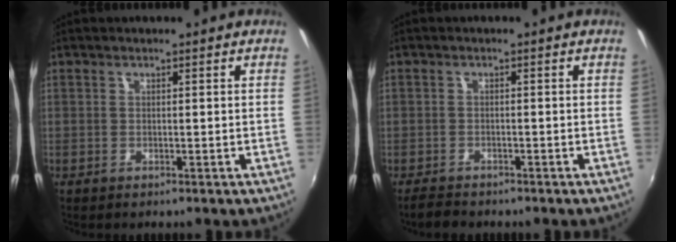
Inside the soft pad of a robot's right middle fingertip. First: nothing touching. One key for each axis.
{"total": 2.8, "fx": -2.3, "fy": 1.6, "fz": 0.4, "tx": -0.010, "ty": 0.005, "tz": -0.041}